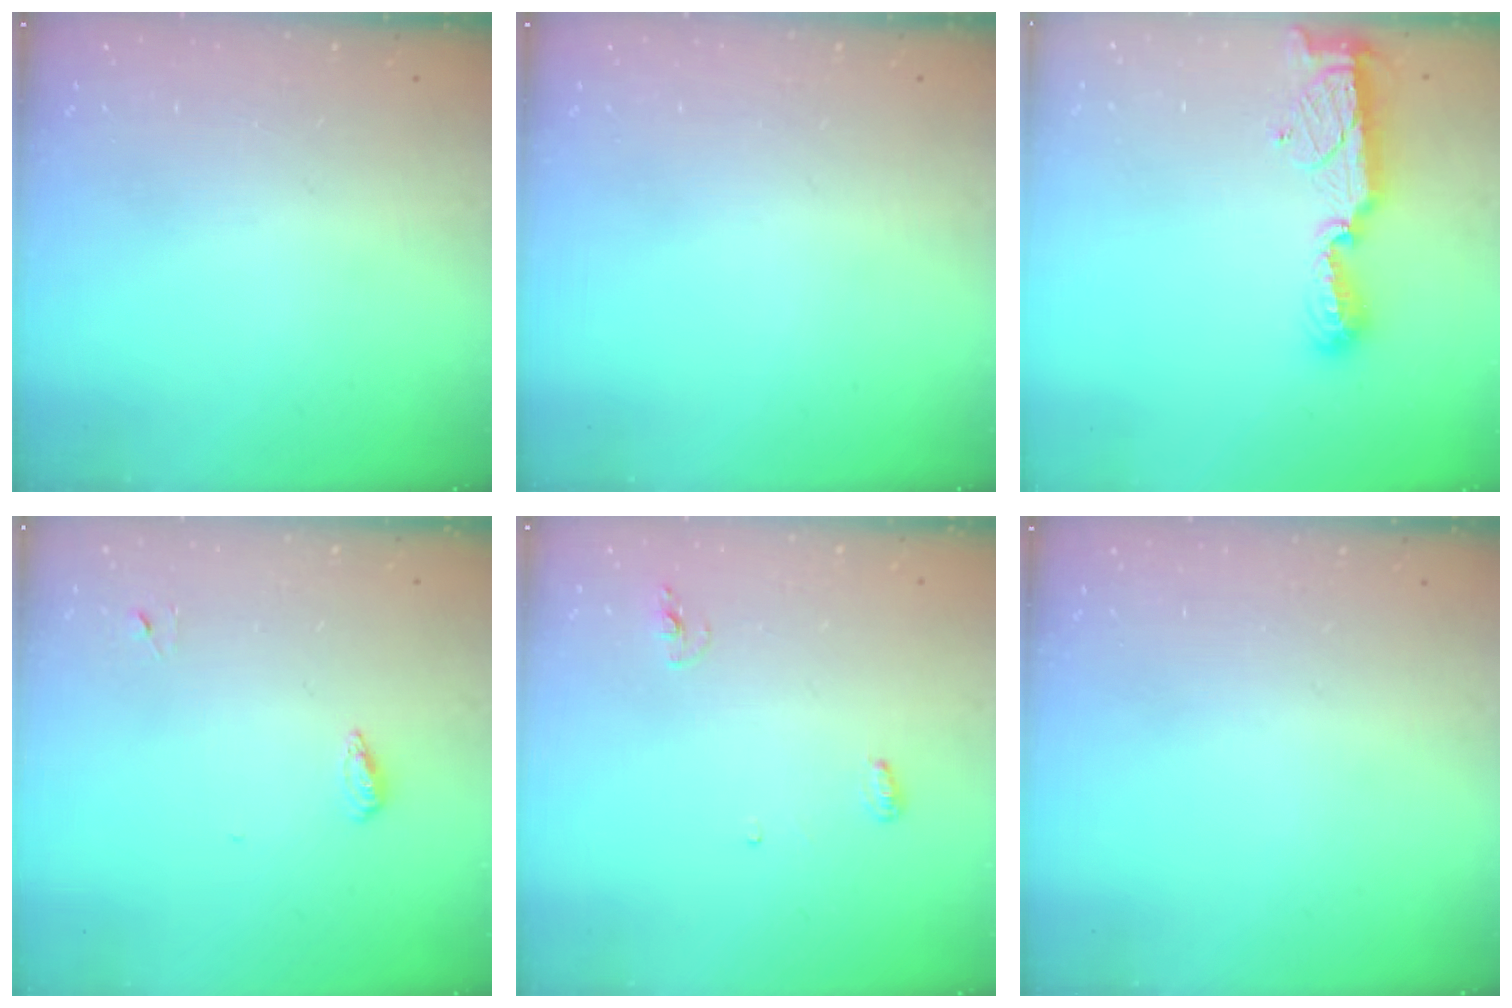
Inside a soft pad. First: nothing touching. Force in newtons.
{"total": 0.0}
{"total": 8.5, "press": 8.4, "slide": 0.2}
{"total": 4.6, "press": 4.4, "slide": 1.0}
{"total": 5.4, "press": 5.2, "slide": 1.4}
{"total": 0.0}